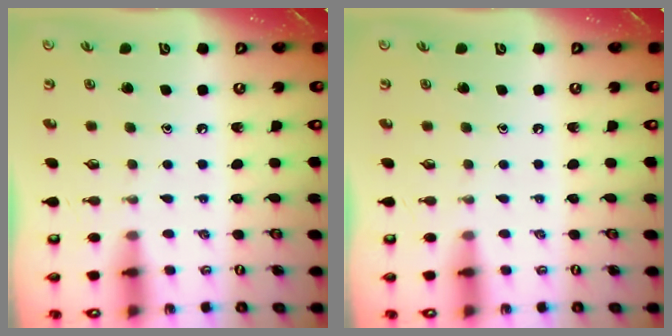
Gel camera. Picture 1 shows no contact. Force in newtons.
{"total": 0.0}